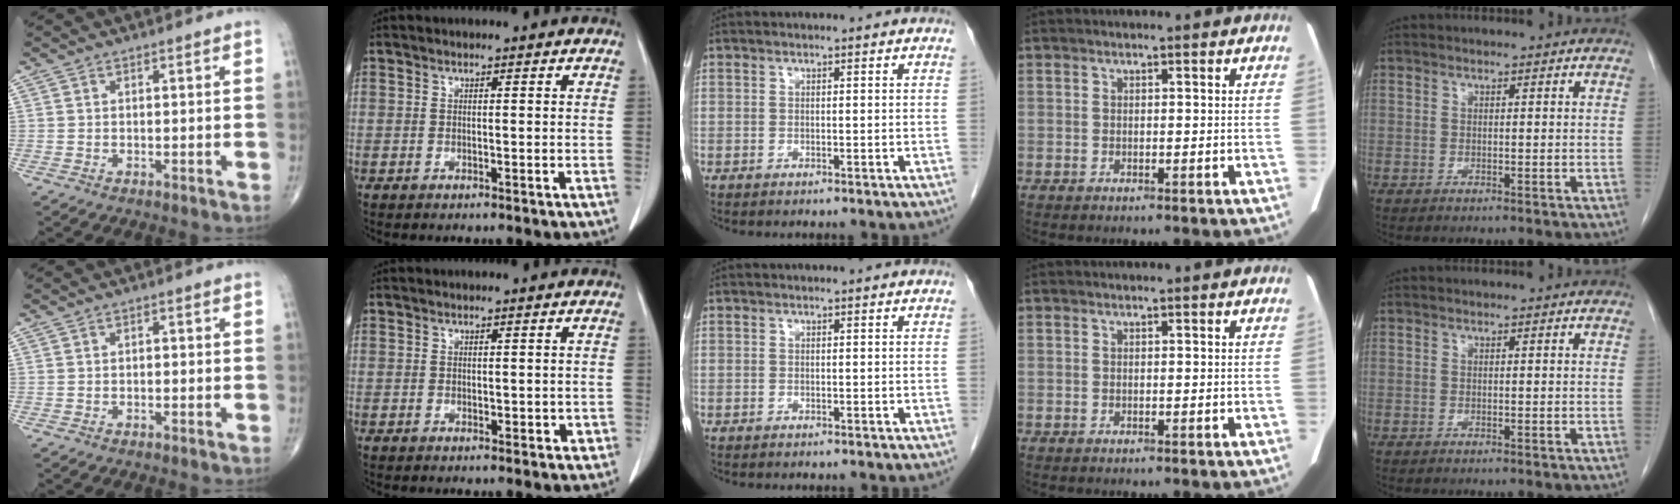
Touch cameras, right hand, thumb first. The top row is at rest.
{"thumb": {"total": 0.7, "force": [-0.2, 0.4, 0.4], "torque": [-0.002, 0.004, -0.006]}, "index": {"total": 1.7, "force": [-0.1, 1.2, 1.2], "torque": [-0.011, 0.000, 0.004]}}